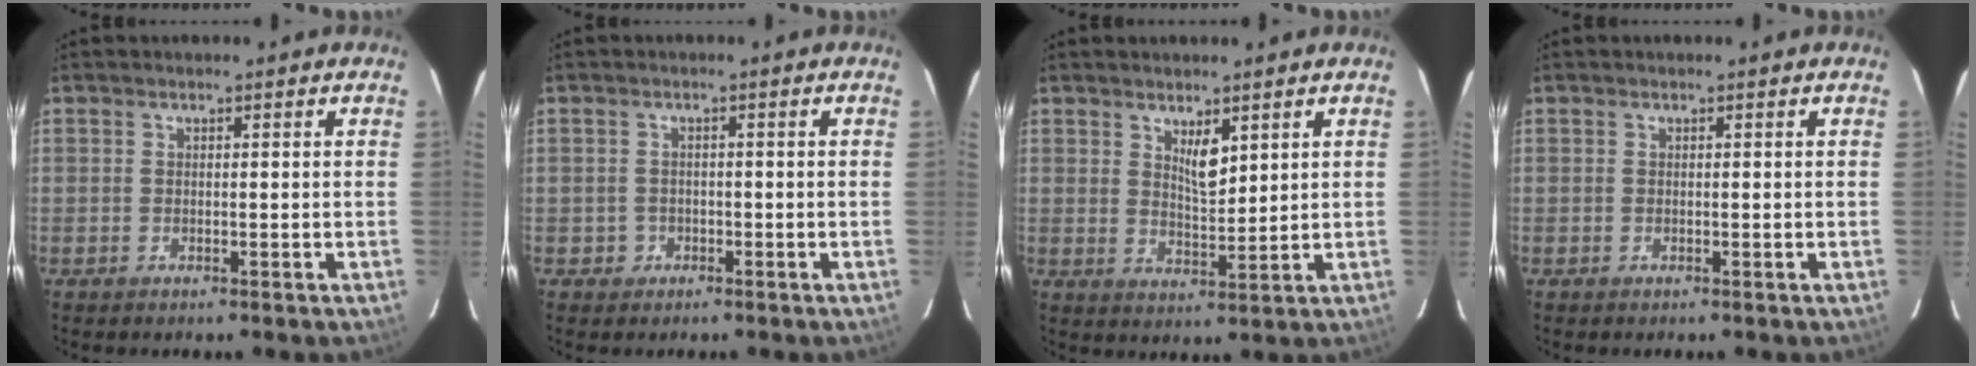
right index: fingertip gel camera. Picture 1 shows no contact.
{"total": 1.6, "force": [-0.7, 1.5, 0.0], "torque": [0.004, 0.008, -0.014]}
{"total": 4.0, "force": [2.2, 1.1, 3.1], "torque": [-0.057, -0.008, 0.045]}
{"total": 0.0}